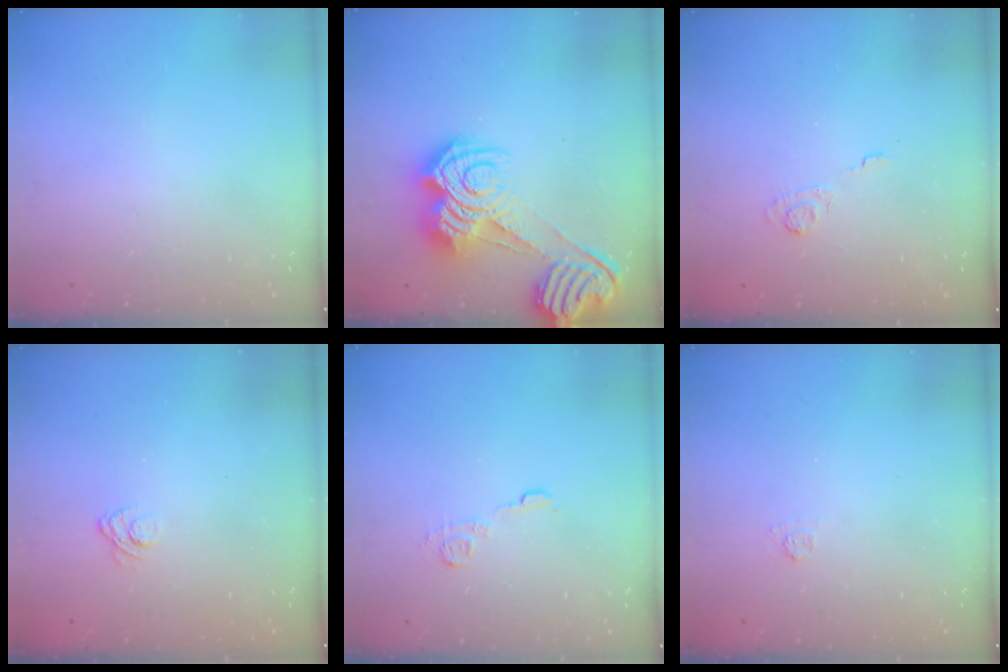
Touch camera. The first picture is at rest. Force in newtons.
{"total": 16.2, "press": 16.2, "slide": 1.3}
{"total": 2.4, "press": 1.9, "slide": 1.4}
{"total": 3.2, "press": 3.0, "slide": 1.1}
{"total": 7.2, "press": 7.2, "slide": 0.4}
{"total": 2.2, "press": 2.1, "slide": 0.9}